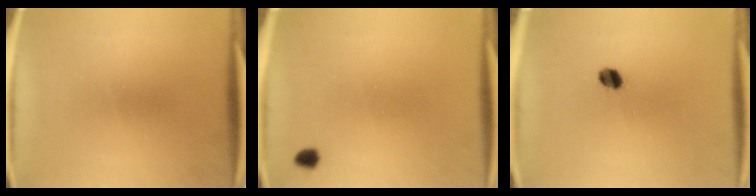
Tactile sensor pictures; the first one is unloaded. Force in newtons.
{"total": 1.4}
{"total": 3.2}